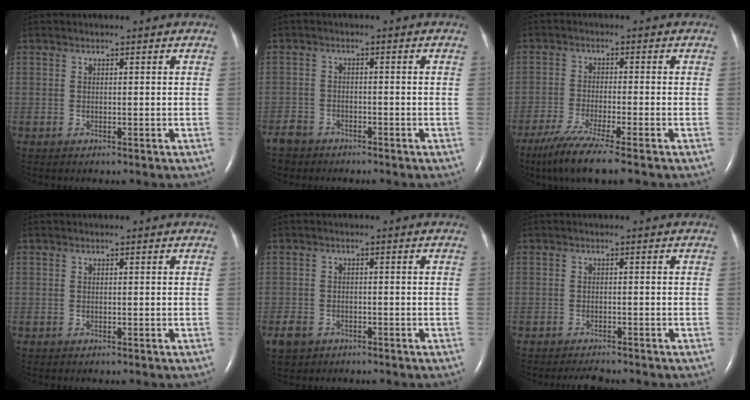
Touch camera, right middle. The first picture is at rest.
{"total": 4.1, "force": [-3.5, 2.1, 0.3], "torque": [-0.009, -0.002, -0.068]}
{"total": 8.2, "force": [-6.2, -0.7, 5.3], "torque": [-0.095, -0.028, -0.106]}
{"total": 0.0}
{"total": 4.2, "force": [-2.7, 2.8, 1.3], "torque": [-0.030, -0.001, -0.044]}
{"total": 2.2, "force": [-2.1, 0.2, 0.6], "torque": [-0.015, -0.008, -0.028]}